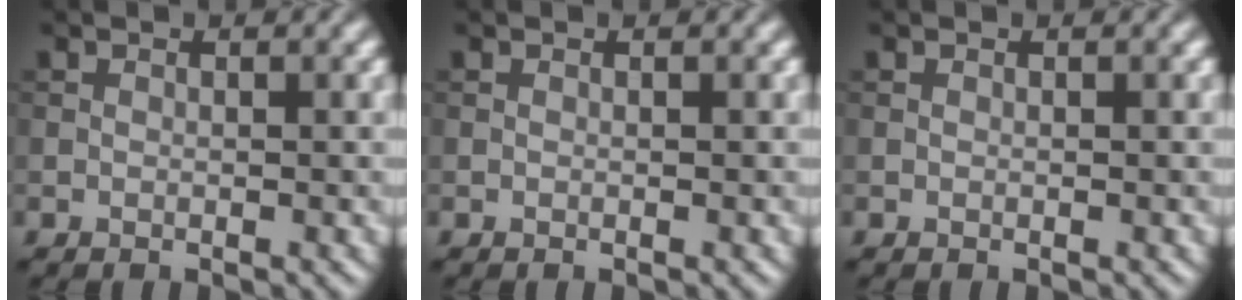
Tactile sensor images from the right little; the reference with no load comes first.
{"total": 0.0}
{"total": 0.0}